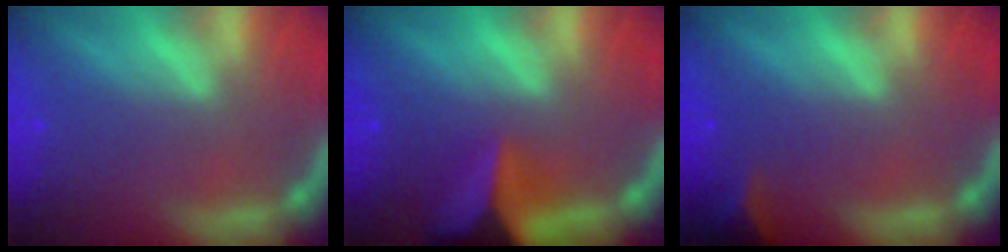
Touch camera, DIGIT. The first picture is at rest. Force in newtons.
{"total": 7.9}
{"total": 2.4}